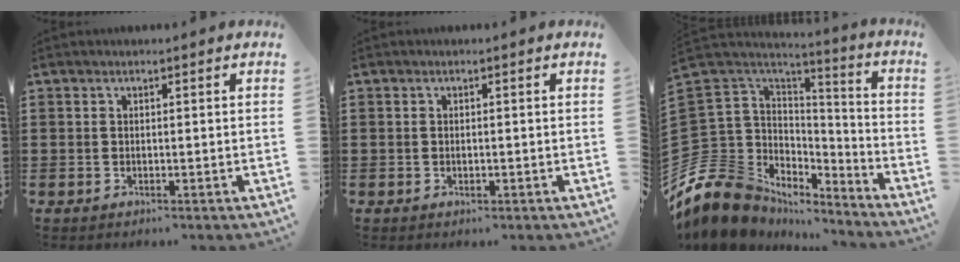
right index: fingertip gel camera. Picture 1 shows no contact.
{"total": 0.6, "force": [-0.2, 0.2, 0.5], "torque": [-0.012, -0.003, -0.003]}
{"total": 12.9, "force": [-7.5, 9.8, 3.7], "torque": [-0.143, -0.001, -0.138]}